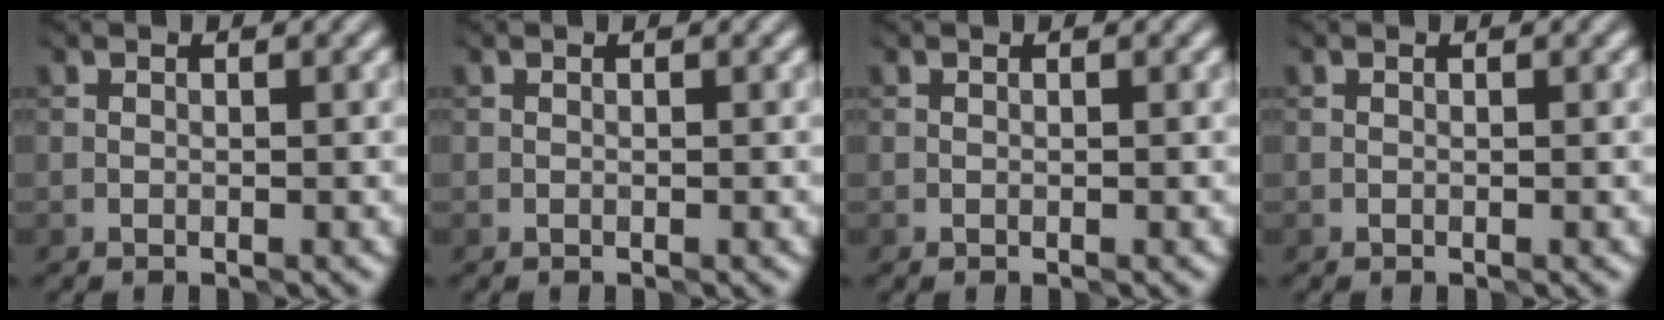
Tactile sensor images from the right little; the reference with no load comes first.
{"total": 0.0}
{"total": 0.0}
{"total": 0.0}